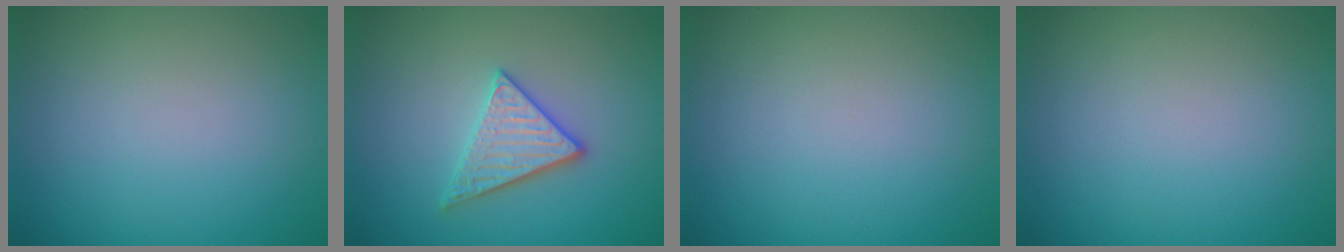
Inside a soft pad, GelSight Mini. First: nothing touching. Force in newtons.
{"total": 3.0, "press": 2.9, "slide": 0.8}
{"total": 0.0}
{"total": 0.0}